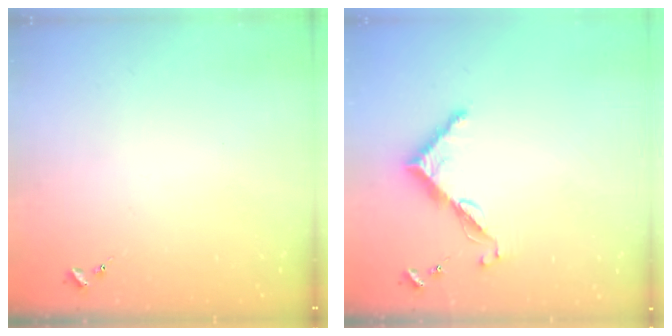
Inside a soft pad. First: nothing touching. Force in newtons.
{"total": 7.6, "press": 7.5, "slide": 0.6}